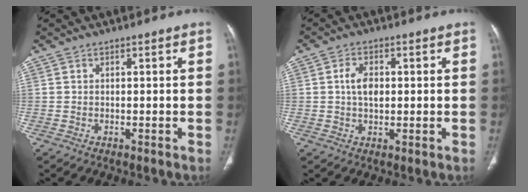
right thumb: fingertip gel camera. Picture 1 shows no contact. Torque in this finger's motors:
{"motor_torque": [2.44, 2.28, 0.29, -0.19, 0.11]}